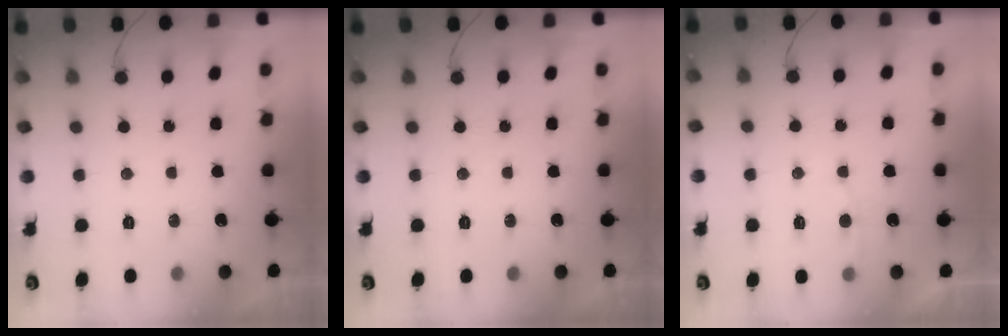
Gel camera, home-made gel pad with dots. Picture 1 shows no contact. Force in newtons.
{"total": 0.0}
{"total": 2.5, "press": 2.5, "slide": 0.3}